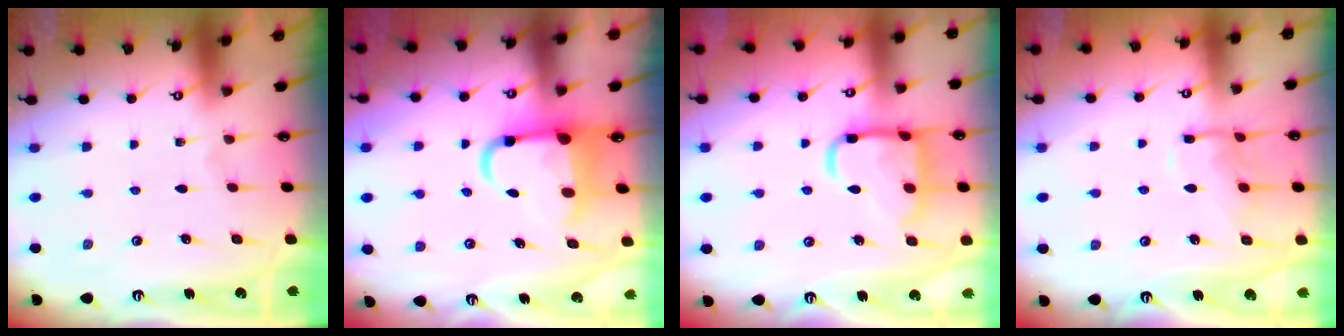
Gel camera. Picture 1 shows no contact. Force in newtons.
{"total": 7.4, "press": 7.2, "slide": 1.9}
{"total": 14.7, "press": 14.6, "slide": 1.4}
{"total": 10.0, "press": 10.0, "slide": 0.6}